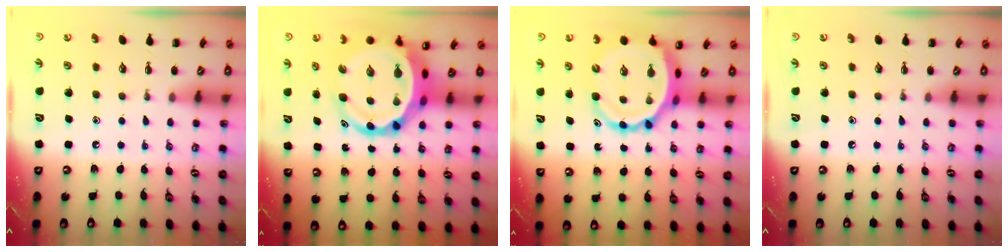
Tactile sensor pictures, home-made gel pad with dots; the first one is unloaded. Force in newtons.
{"total": 12.8, "press": 12.2, "slide": 3.6}
{"total": 12.2, "press": 11.6, "slide": 3.7}
{"total": 0.0}